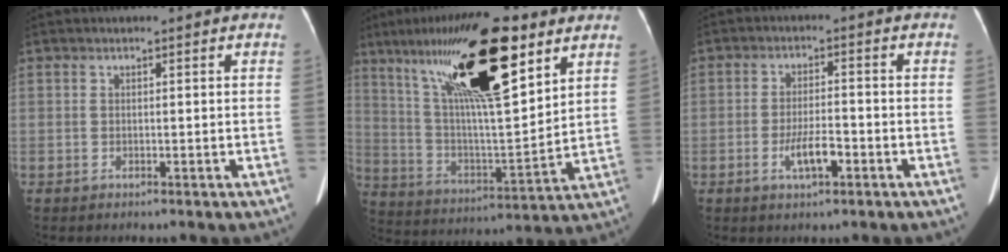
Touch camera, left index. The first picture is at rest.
{"total": 23.5, "force": [13.2, 4.4, 19.0], "torque": [-0.353, 0.026, 0.230]}
{"total": 4.9, "force": [-2.2, 1.3, 4.2], "torque": [-0.082, 0.000, -0.037]}